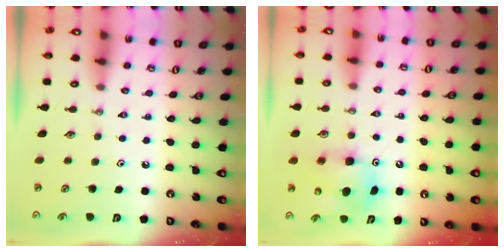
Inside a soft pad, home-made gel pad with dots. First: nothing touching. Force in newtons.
{"total": 8.6, "press": 8.4, "slide": 1.8}